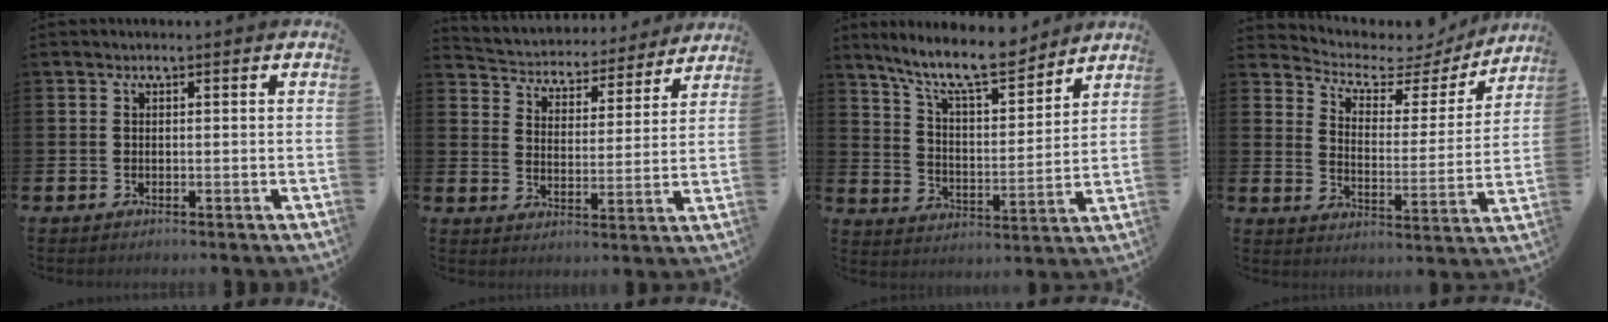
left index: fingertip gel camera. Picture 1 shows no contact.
{"total": 4.5, "force": [4.3, 1.5, 0.0], "torque": [-0.024, -0.044, 0.066]}
{"total": 11.2, "force": [9.8, 2.2, 5.0], "torque": [-0.119, -0.053, 0.174]}
{"total": 5.3, "force": [4.7, 2.2, 1.1], "torque": [-0.049, -0.041, 0.072]}